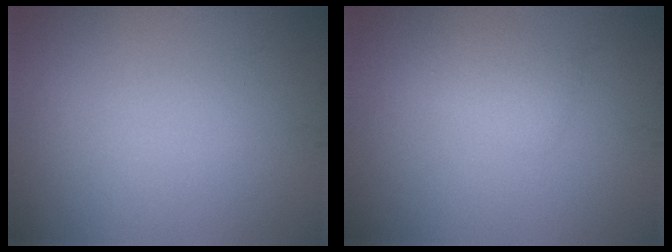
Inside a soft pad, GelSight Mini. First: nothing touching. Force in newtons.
{"total": 1.9, "press": 1.9, "slide": 0.2}